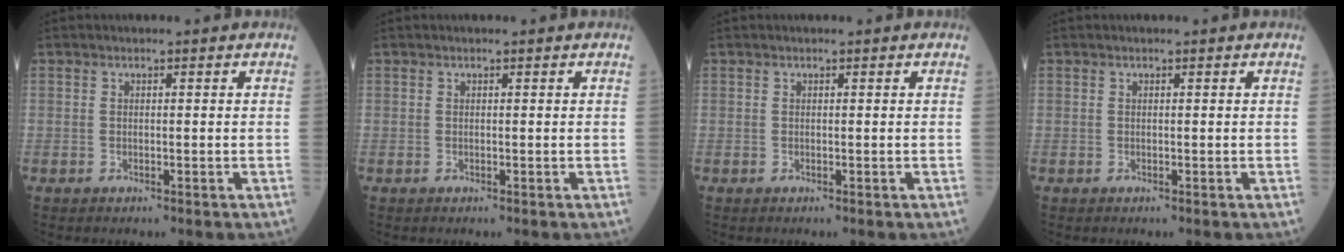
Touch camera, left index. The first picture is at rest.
{"total": 0.0}
{"total": 0.0}
{"total": 0.0}